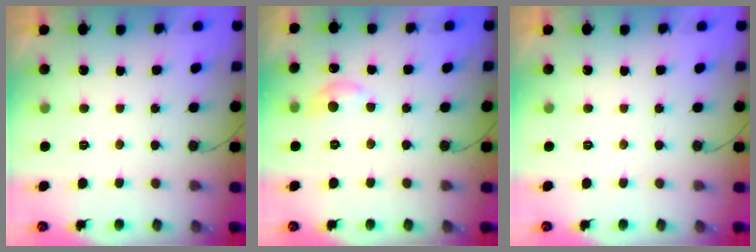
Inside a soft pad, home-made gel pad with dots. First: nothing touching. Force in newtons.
{"total": 7.4, "press": 7.3, "slide": 0.9}
{"total": 0.0}